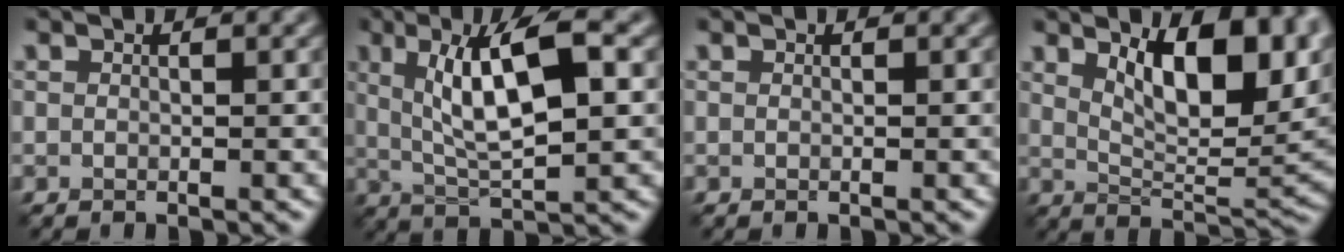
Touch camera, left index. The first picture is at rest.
{"total": 8.1, "force": [2.0, 2.2, 7.6], "torque": [-0.125, 0.002, 0.036]}
{"total": 0.0}
{"total": 10.5, "force": [3.9, 4.3, 8.8], "torque": [-0.129, 0.004, 0.065]}